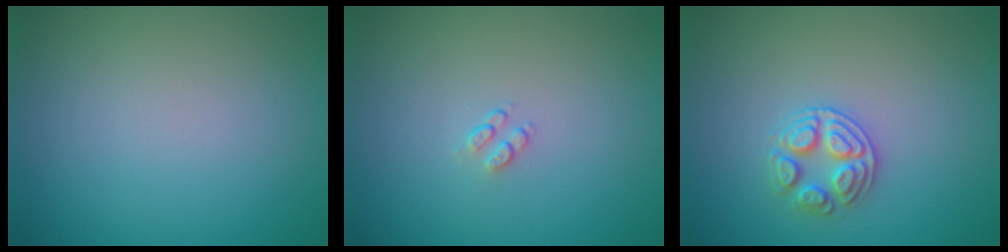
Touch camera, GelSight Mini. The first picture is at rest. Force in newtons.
{"total": 0.9, "press": 0.6, "slide": 0.7}
{"total": 2.8, "press": 2.7, "slide": 0.7}